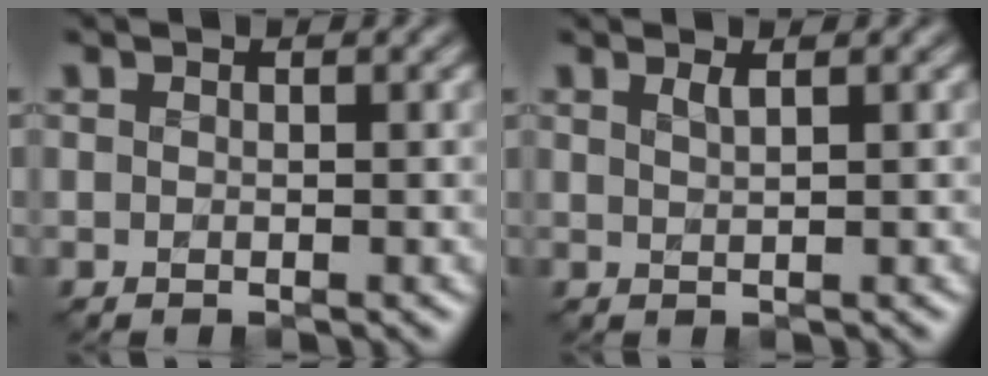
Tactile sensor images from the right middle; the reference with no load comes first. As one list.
[{"total": 1.0, "force": [0.6, 0.2, 0.7], "torque": [-0.011, -0.003, 0.009]}]